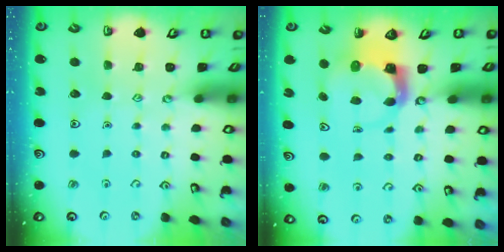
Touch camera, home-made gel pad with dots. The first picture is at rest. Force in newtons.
{"total": 3.9, "press": 3.9, "slide": 0.6}